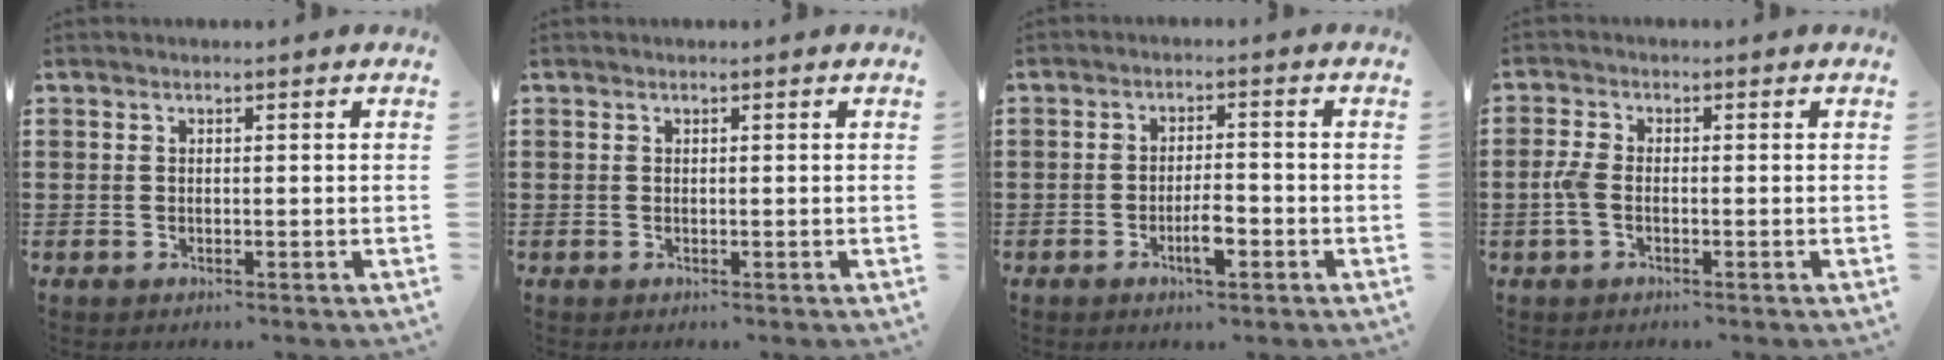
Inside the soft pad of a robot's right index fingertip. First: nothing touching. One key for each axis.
{"total": 0.0}
{"total": 4.4, "fx": -1.9, "fy": 1.3, "fz": 3.7, "tx": -0.068, "ty": 0.003, "tz": -0.035}
{"total": 2.8, "fx": -0.7, "fy": 1.4, "fz": 2.3, "tx": -0.064, "ty": -0.004, "tz": -0.020}